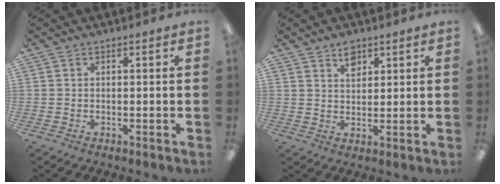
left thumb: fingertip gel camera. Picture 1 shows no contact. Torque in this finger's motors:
{"motor_torque": [-0.02, 0.03, -0.36, 0.25, -0.01]}